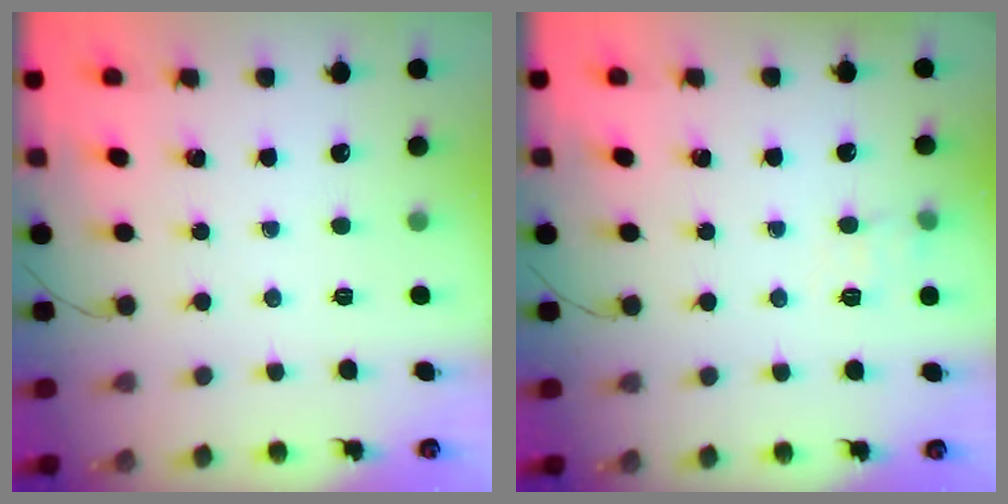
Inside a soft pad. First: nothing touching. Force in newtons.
{"total": 7.1, "press": 6.8, "slide": 1.9}